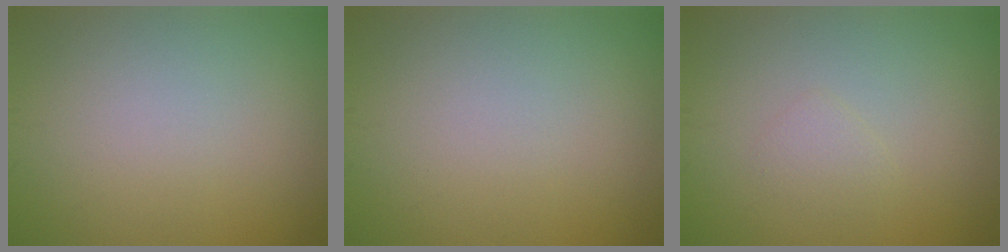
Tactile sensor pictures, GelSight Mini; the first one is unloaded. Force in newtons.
{"total": 0.0}
{"total": 0.9, "press": 0.9, "slide": 0.1}